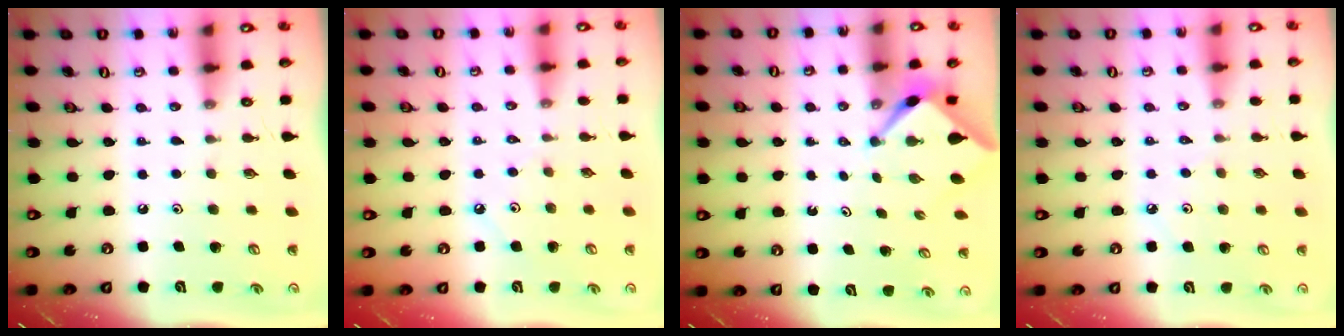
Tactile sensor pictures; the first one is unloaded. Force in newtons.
{"total": 2.2, "press": 2.2, "slide": 0.3}
{"total": 2.7, "press": 2.7, "slide": 0.3}
{"total": 2.6, "press": 2.5, "slide": 0.5}